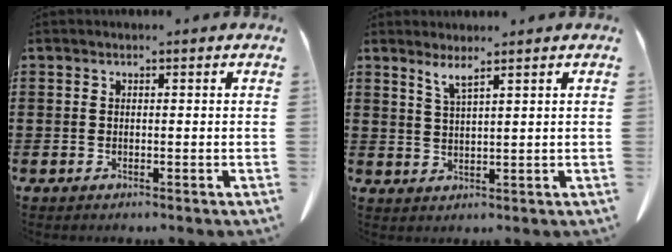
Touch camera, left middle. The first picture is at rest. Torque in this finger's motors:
{"motor_torque": [0.35, 0.34, 0.01, 0.00]}